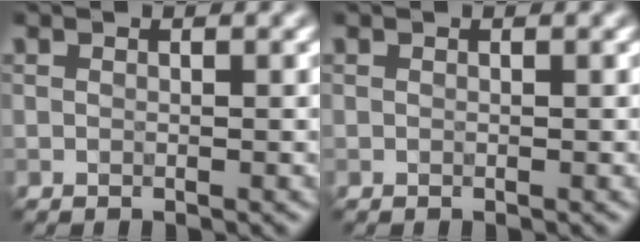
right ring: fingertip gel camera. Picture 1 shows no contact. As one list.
[{"total": 0.0}]